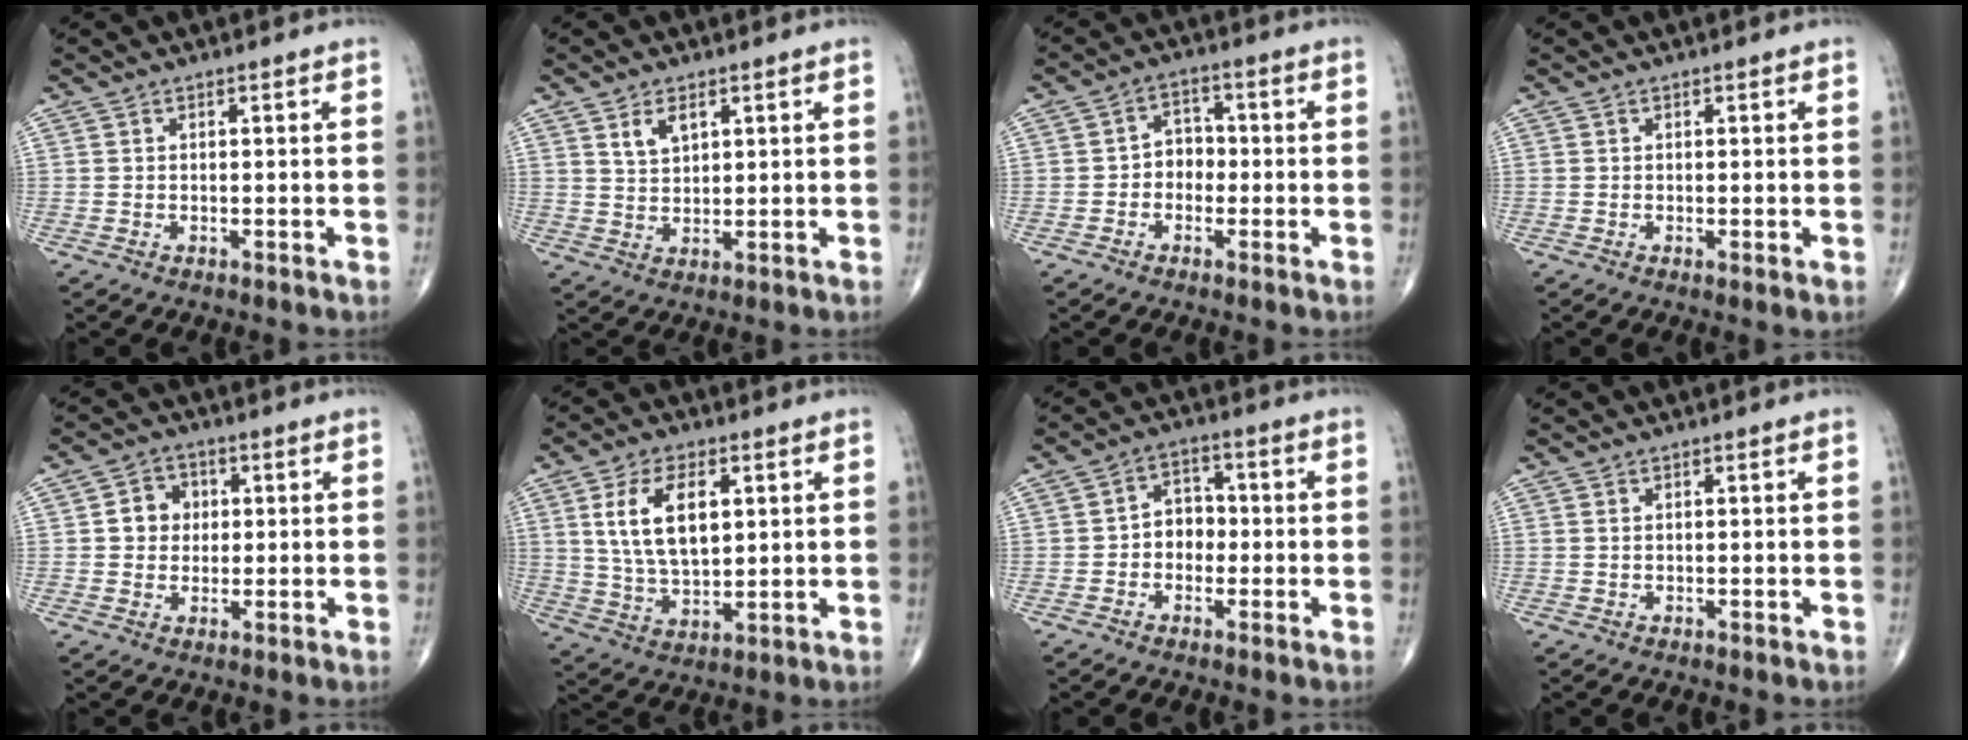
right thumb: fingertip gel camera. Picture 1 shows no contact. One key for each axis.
{"total": 4.3, "fx": 2.2, "fy": 2.4, "fz": 2.8, "tx": -0.043, "ty": -0.013, "tz": 0.045}
{"total": 4.5, "fx": -1.0, "fy": 3.7, "fz": 2.3, "tx": -0.007, "ty": 0.021, "tz": -0.029}
{"total": 1.0, "fx": -0.1, "fy": 0.2, "fz": 1.0, "tx": -0.020, "ty": -0.005, "tz": -0.002}
{"total": 5.5, "fx": 0.7, "fy": 4.9, "fz": 2.4, "tx": -0.011, "ty": 0.005, "tz": 0.006}
{"total": 12.4, "fx": 3.3, "fy": 6.6, "fz": 9.9, "tx": -0.174, "ty": -0.011, "tz": 0.066}
{"total": 5.4, "fx": -0.9, "fy": 4.3, "fz": 3.1, "tx": -0.017, "ty": 0.023, "tz": -0.027}
{"total": 0.0}